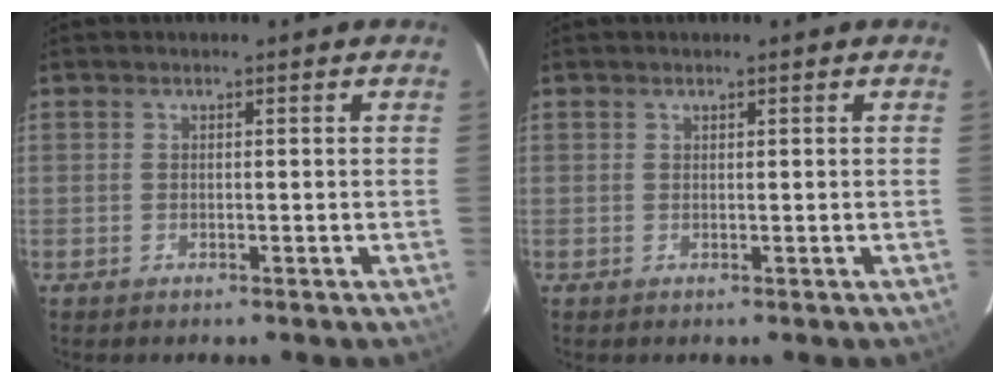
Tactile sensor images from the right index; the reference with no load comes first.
{"total": 0.0}